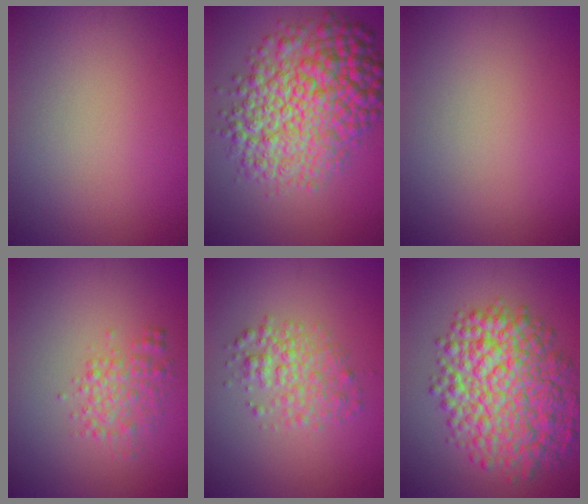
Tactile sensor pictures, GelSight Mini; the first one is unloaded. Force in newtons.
{"total": 11.4, "press": 11.4, "slide": 0.2}
{"total": 0.0}
{"total": 2.5, "press": 2.5, "slide": 0.0}
{"total": 3.1, "press": 3.1, "slide": 0.1}
{"total": 10.2, "press": 10.2, "slide": 0.2}